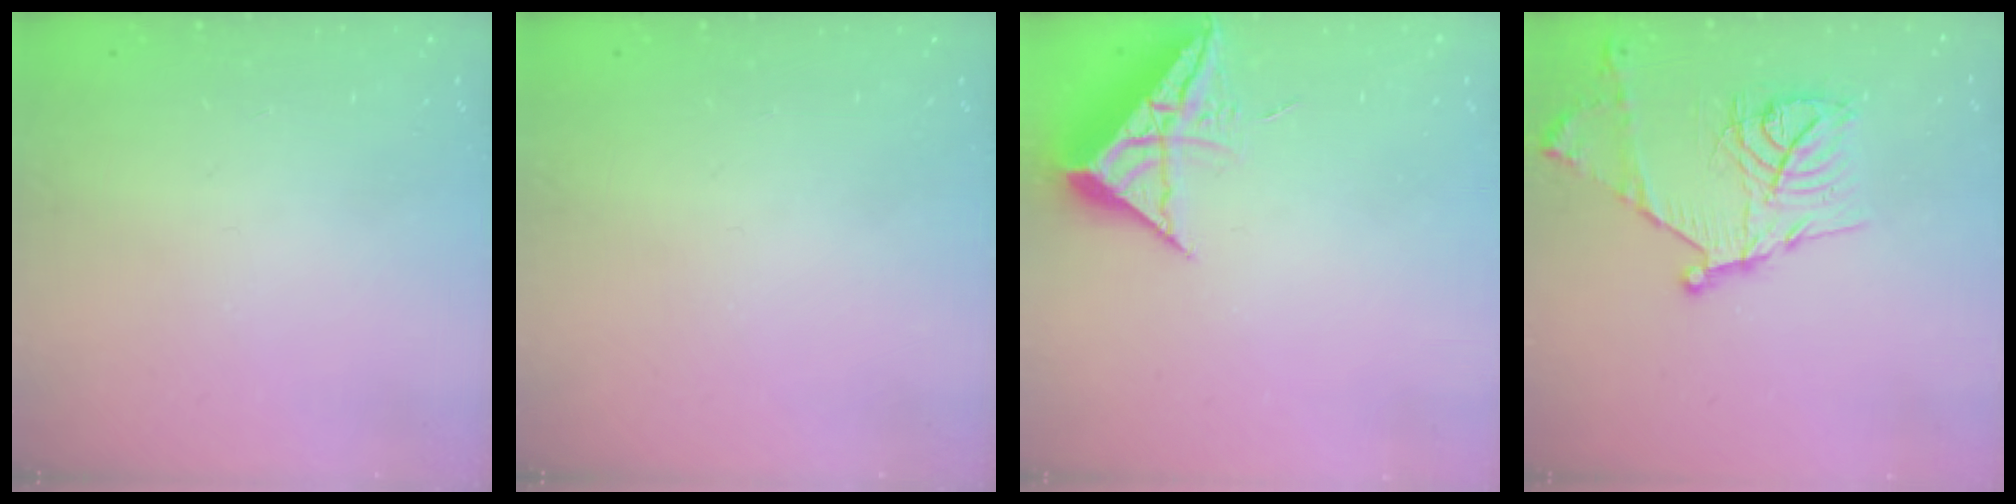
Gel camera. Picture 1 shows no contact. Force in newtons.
{"total": 0.0}
{"total": 10.0, "press": 9.9, "slide": 0.8}
{"total": 17.5, "press": 17.5, "slide": 1.2}